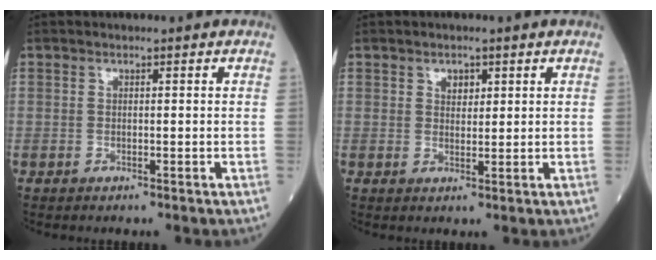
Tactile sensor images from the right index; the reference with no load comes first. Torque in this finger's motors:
{"motor_torque": [-0.15, 0.06, -0.01, 0.01]}